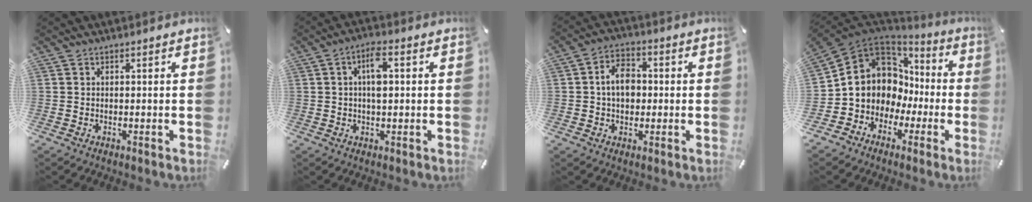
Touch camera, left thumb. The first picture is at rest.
{"total": 5.5, "force": [0.8, 2.3, 5.0], "torque": [-0.082, 0.004, 0.009]}
{"total": 7.6, "force": [0.0, 5.6, 5.2], "torque": [-0.090, 0.007, -0.002]}
{"total": 10.1, "force": [0.2, 9.7, 2.9], "torque": [-0.077, -0.023, 0.011]}